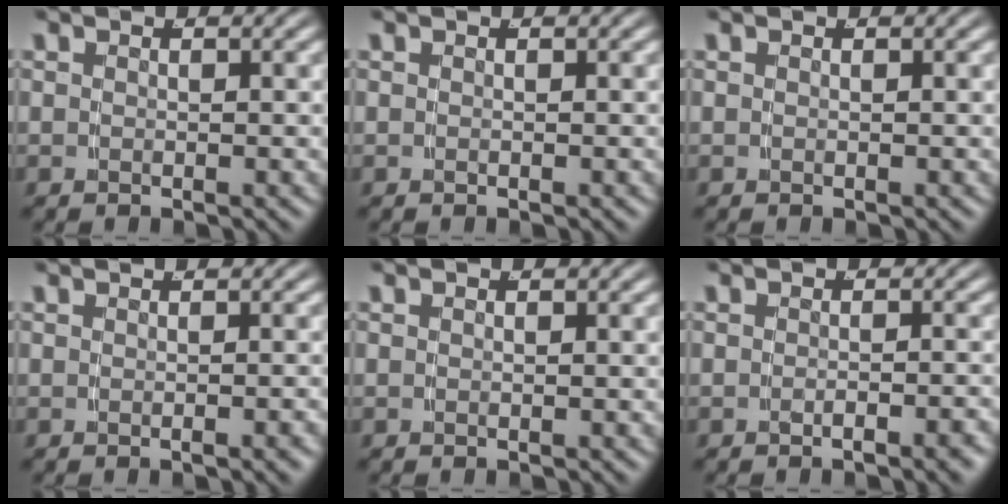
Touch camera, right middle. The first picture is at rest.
{"total": 0.0}
{"total": 0.0}
{"total": 0.8, "force": [-0.4, -0.6, 0.4], "torque": [-0.002, 0.009, -0.008]}
{"total": 0.0}
{"total": 1.5, "force": [-1.2, -0.5, 0.7], "torque": [-0.009, 0.005, -0.020]}